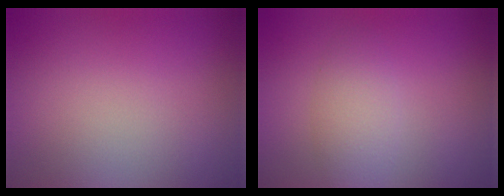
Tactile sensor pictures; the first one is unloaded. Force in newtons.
{"total": 2.8, "press": 2.8, "slide": 0.2}